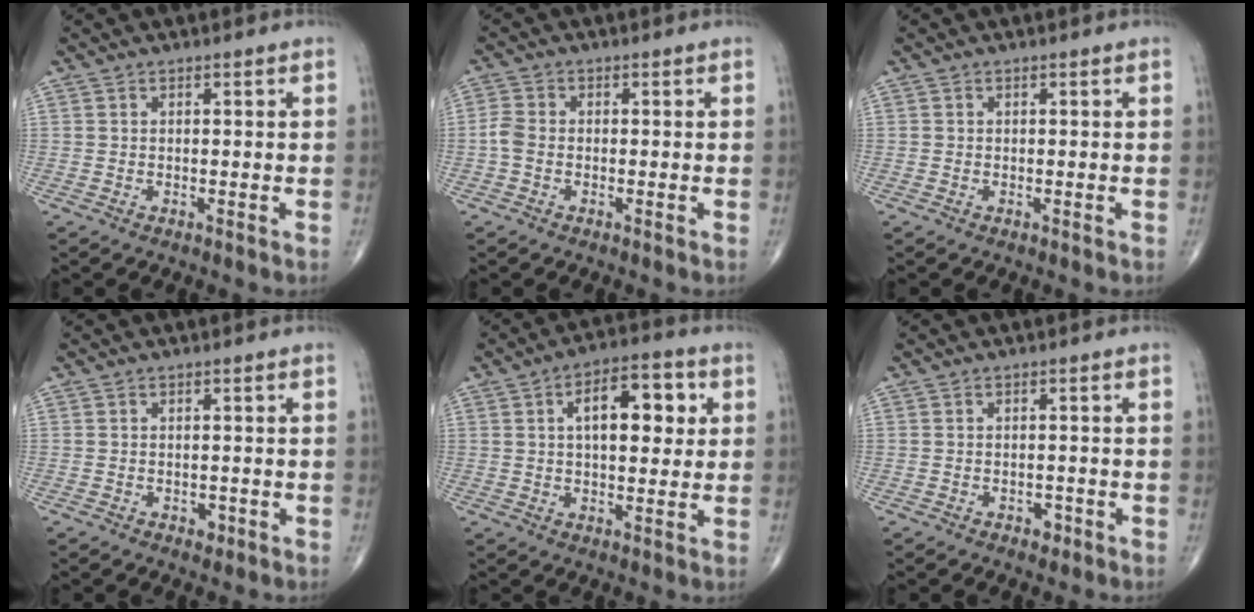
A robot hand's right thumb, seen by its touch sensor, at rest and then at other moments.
{"total": 2.8, "force": [-0.7, 2.0, 1.9], "torque": [-0.043, 0.006, -0.022]}
{"total": 0.0}
{"total": 1.4, "force": [-0.6, 1.0, 0.8], "torque": [-0.007, 0.001, -0.007]}
{"total": 11.9, "force": [2.9, 5.8, 9.9], "torque": [-0.121, 0.011, 0.040]}
{"total": 1.8, "force": [-1.0, 1.1, 1.0], "torque": [-0.008, 0.004, -0.013]}